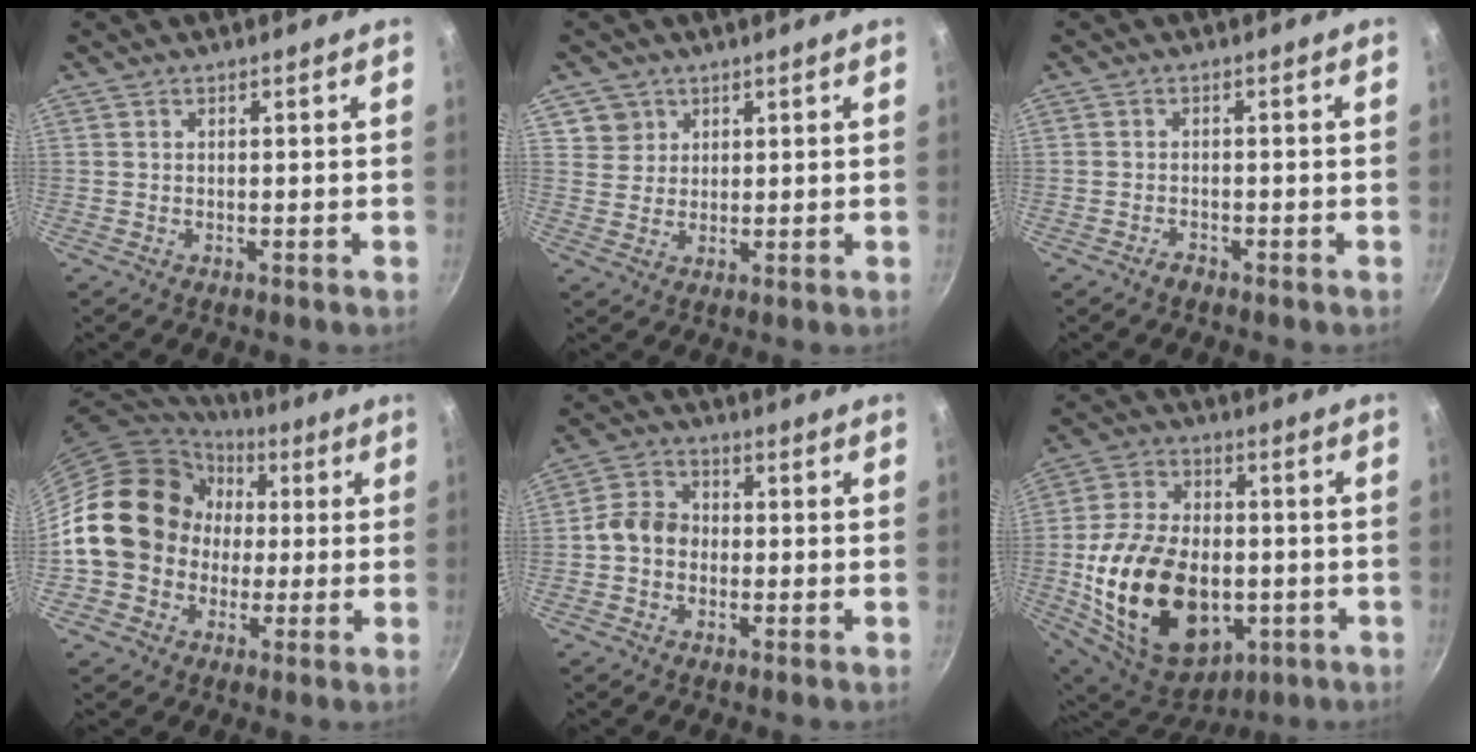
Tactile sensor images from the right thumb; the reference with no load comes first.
{"total": 4.4, "force": [2.1, 3.8, 0.2], "torque": [0.030, 0.006, 0.038]}
{"total": 1.5, "force": [-1.3, 0.7, 0.4], "torque": [-0.006, 0.017, -0.022]}
{"total": 17.9, "force": [0.2, 15.7, 8.6], "torque": [-0.125, 0.040, 0.004]}
{"total": 6.5, "force": [-0.8, 5.4, 3.6], "torque": [-0.041, 0.021, -0.029]}
{"total": 25.9, "force": [-4.4, 16.9, 19.1], "torque": [-0.329, 0.018, -0.056]}